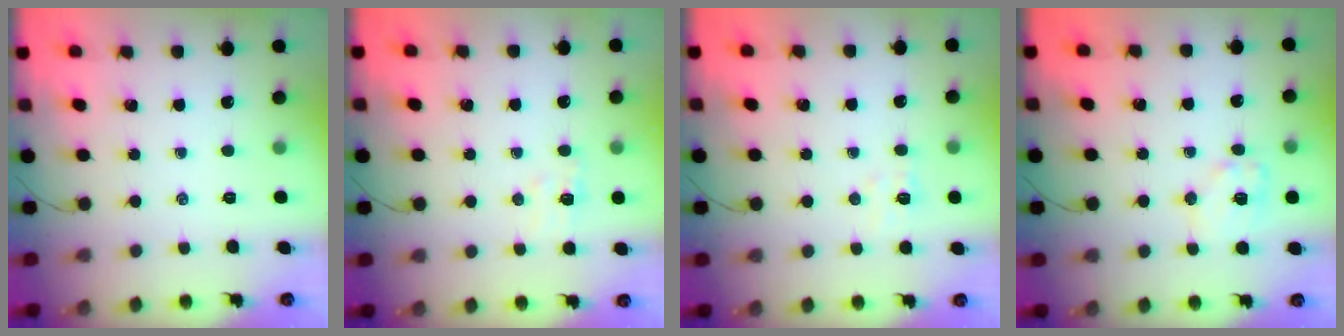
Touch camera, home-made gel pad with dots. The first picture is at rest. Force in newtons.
{"total": 5.0, "press": 4.9, "slide": 0.9}
{"total": 4.2, "press": 4.0, "slide": 1.2}
{"total": 9.0, "press": 9.0, "slide": 1.2}